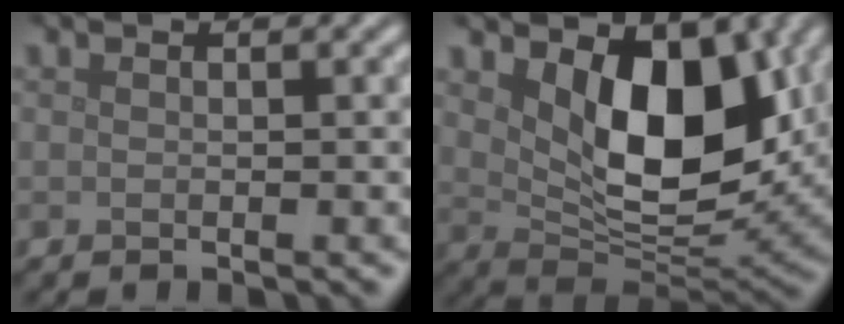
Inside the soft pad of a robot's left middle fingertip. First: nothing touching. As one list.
[{"total": 9.1, "force": [2.7, 5.1, 7.0], "torque": [-0.117, -0.024, 0.050]}]